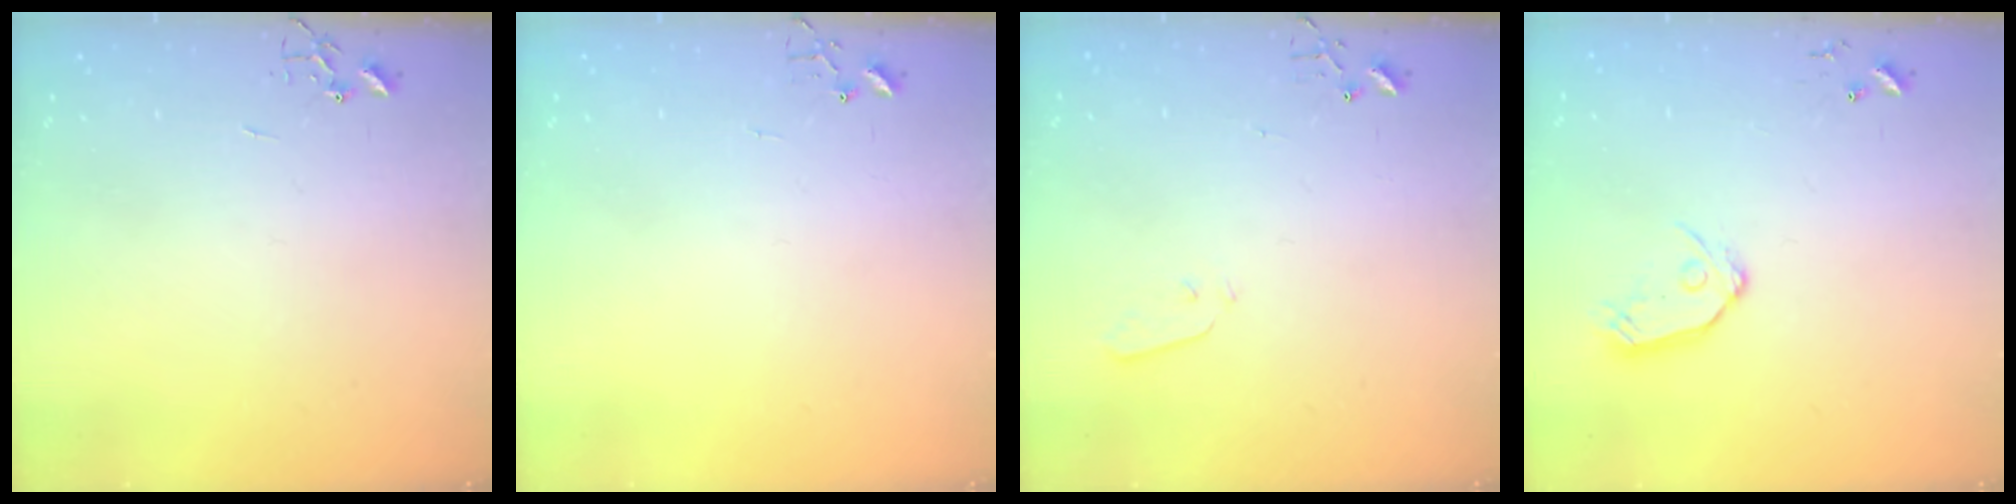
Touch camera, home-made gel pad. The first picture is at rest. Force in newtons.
{"total": 4.2, "press": 4.2, "slide": 0.4}
{"total": 2.9, "press": 2.8, "slide": 0.8}
{"total": 9.2, "press": 9.1, "slide": 0.8}